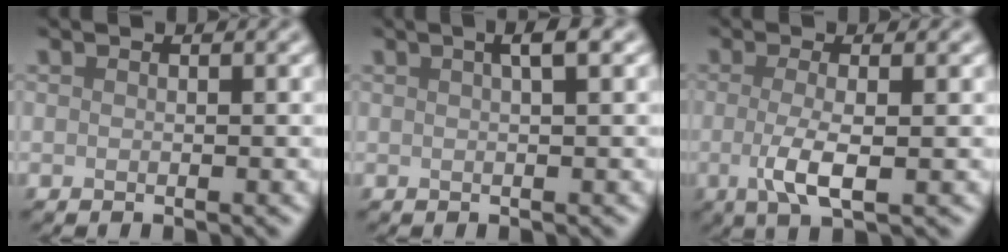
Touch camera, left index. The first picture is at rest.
{"total": 2.3, "force": [0.9, 0.5, 2.0], "torque": [-0.024, 0.011, 0.010]}
{"total": 3.6, "force": [-0.5, 1.0, 3.4], "torque": [-0.069, -0.010, -0.012]}